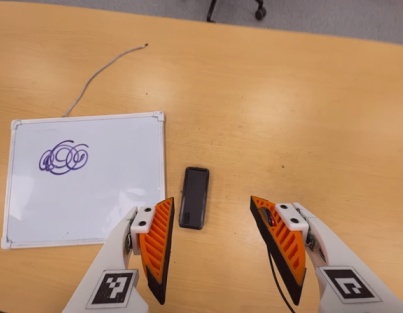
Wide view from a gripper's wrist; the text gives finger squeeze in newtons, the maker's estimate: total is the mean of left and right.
{"total": 0.0}